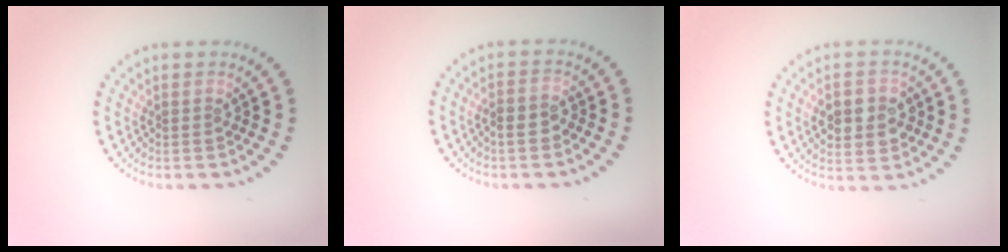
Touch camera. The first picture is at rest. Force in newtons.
{"total": 1.5, "press": 1.3, "slide": 0.7}
{"total": 4.4, "press": 4.3, "slide": 0.5}